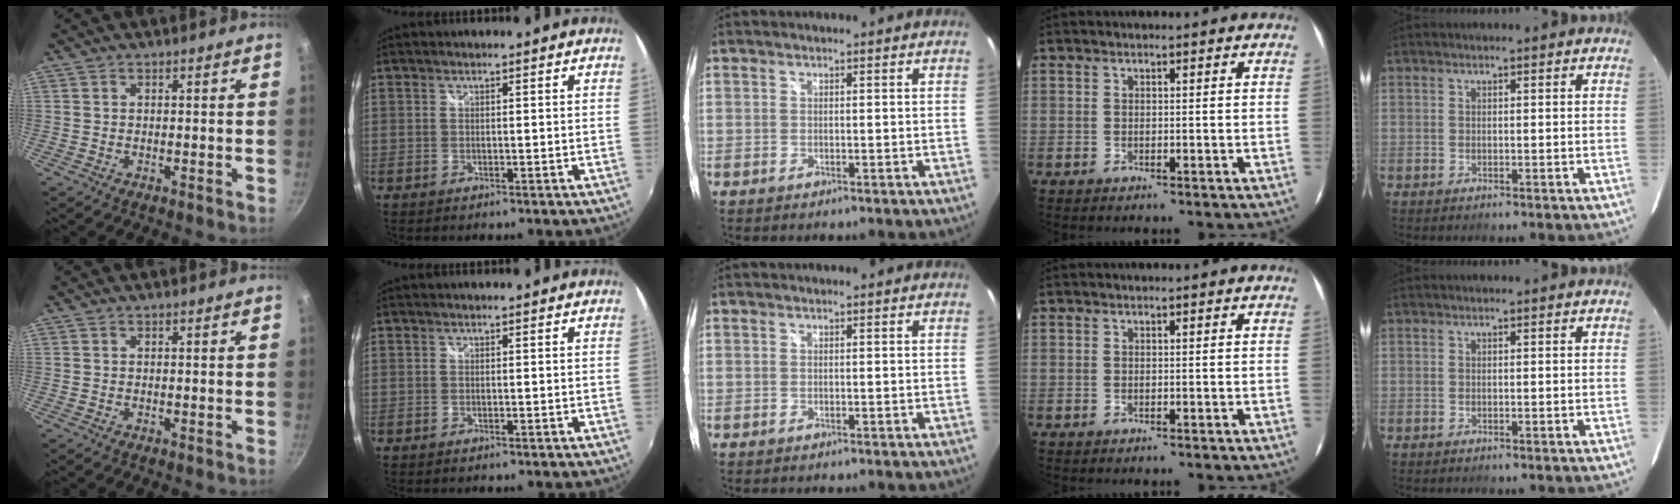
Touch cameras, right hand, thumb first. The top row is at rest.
{}